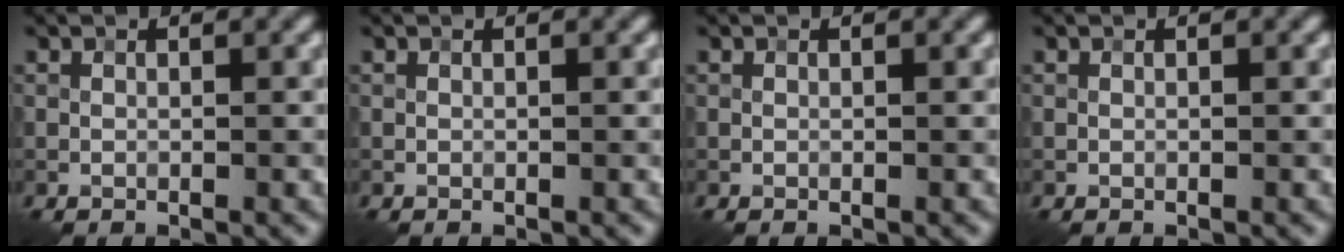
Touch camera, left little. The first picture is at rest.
{"total": 0.0}
{"total": 0.0}
{"total": 0.0}